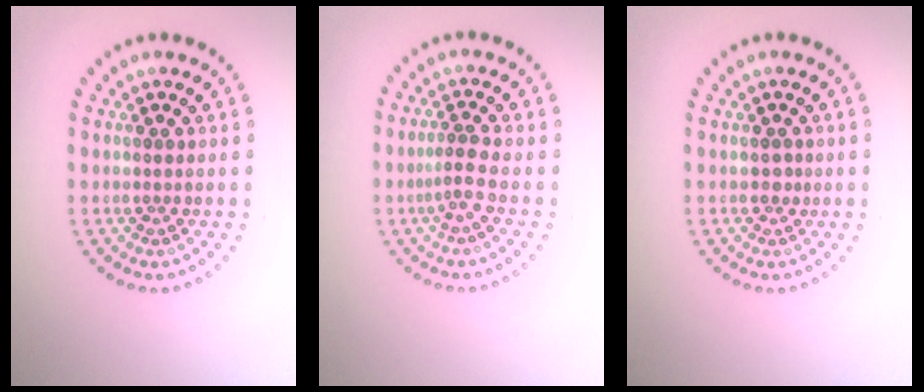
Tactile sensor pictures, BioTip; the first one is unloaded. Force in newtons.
{"total": 1.9, "press": 1.2, "slide": 1.4}
{"total": 0.7, "press": 0.6, "slide": 0.3}